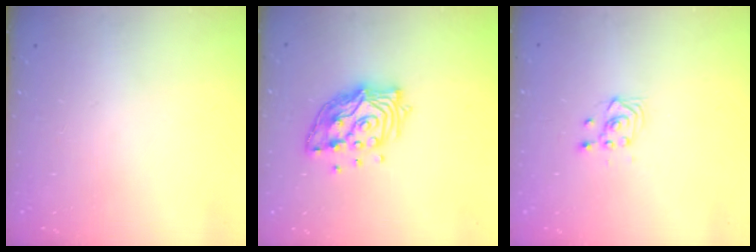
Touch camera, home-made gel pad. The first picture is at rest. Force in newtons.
{"total": 14.3, "press": 14.1, "slide": 2.7}
{"total": 3.6, "press": 3.4, "slide": 1.4}